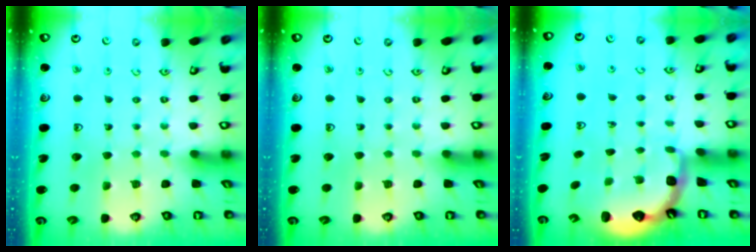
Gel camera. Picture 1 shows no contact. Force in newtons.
{"total": 0.0}
{"total": 2.3, "press": 2.0, "slide": 1.2}